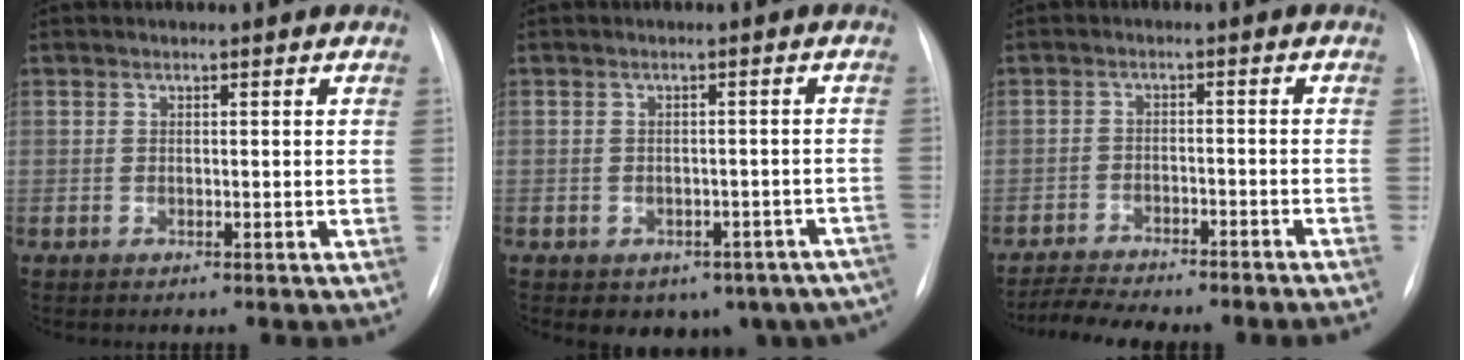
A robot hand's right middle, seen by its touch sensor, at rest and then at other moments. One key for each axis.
{"total": 12.9, "fx": -9.4, "fy": 7.6, "fz": 4.5, "tx": -0.049, "ty": 0.017, "tz": -0.098}
{"total": 8.7, "fx": -8.3, "fy": -0.6, "fz": 2.7, "tx": -0.024, "ty": 0.004, "tz": -0.124}